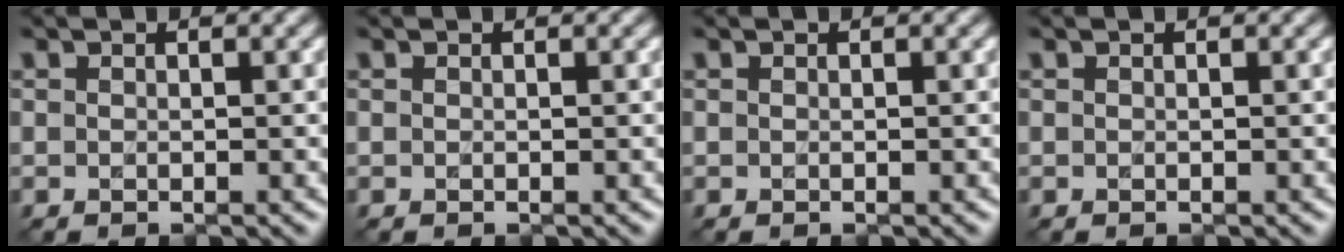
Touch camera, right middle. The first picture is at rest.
{"total": 0.0}
{"total": 0.0}
{"total": 0.0}